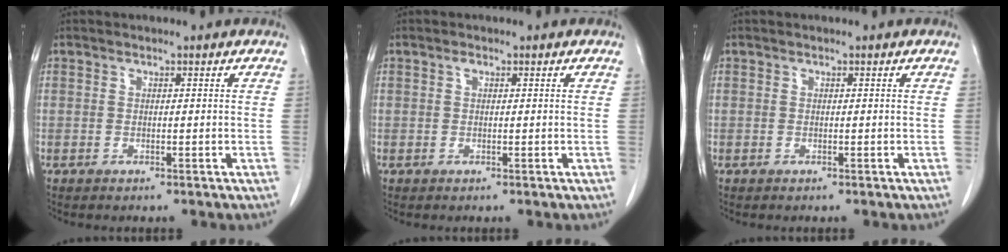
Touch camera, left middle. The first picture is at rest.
{"total": 0.6, "force": [0.3, 0.4, 0.4], "torque": [-0.007, 0.003, 0.002]}
{"total": 0.0}